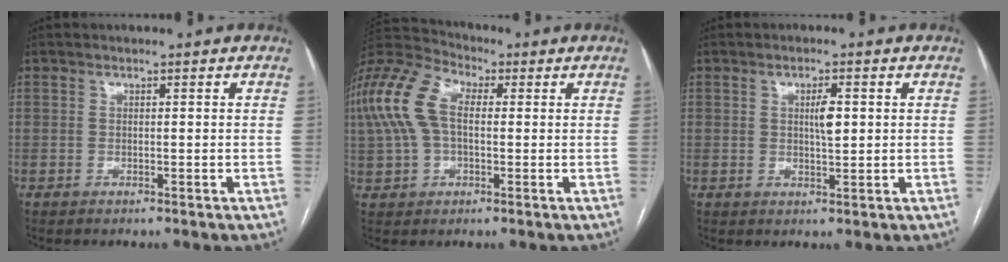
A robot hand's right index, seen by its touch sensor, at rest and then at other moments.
{"total": 11.8, "force": [1.7, 6.6, 9.7], "torque": [-0.234, 0.046, 0.028]}
{"total": 3.0, "force": [0.6, 0.7, 2.9], "torque": [-0.048, 0.001, 0.011]}